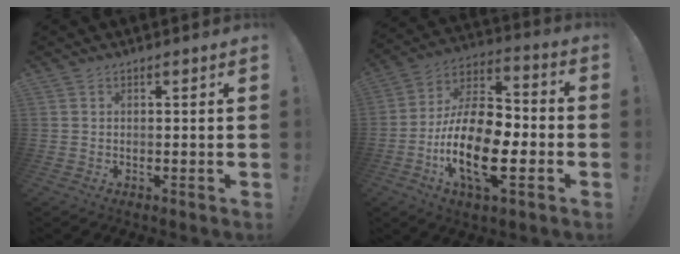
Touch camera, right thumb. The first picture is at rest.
{"total": 20.8, "force": [-6.5, 10.2, 16.9], "torque": [-0.335, 0.023, -0.108]}